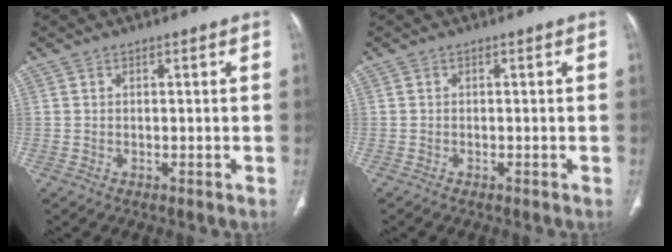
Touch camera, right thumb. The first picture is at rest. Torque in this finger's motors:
{"motor_torque": [-0.06, 0.19, -0.03, 0.43, -0.05]}